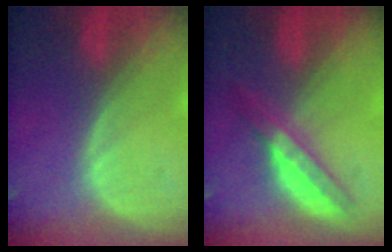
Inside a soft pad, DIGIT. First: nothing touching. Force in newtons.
{"total": 4.9, "press": 4.8, "slide": 0.7}